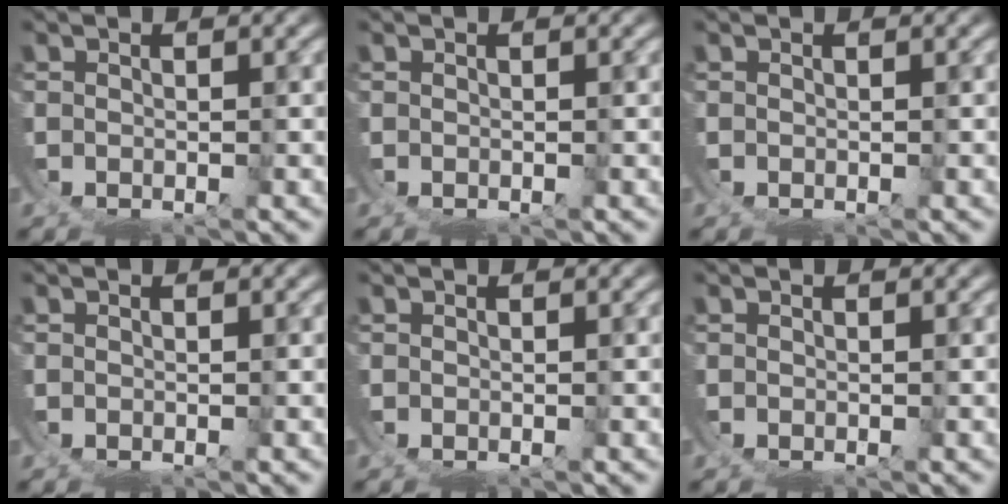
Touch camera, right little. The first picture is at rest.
{"total": 0.0}
{"total": 0.0}
{"total": 0.0}
{"total": 0.0}
{"total": 0.0}